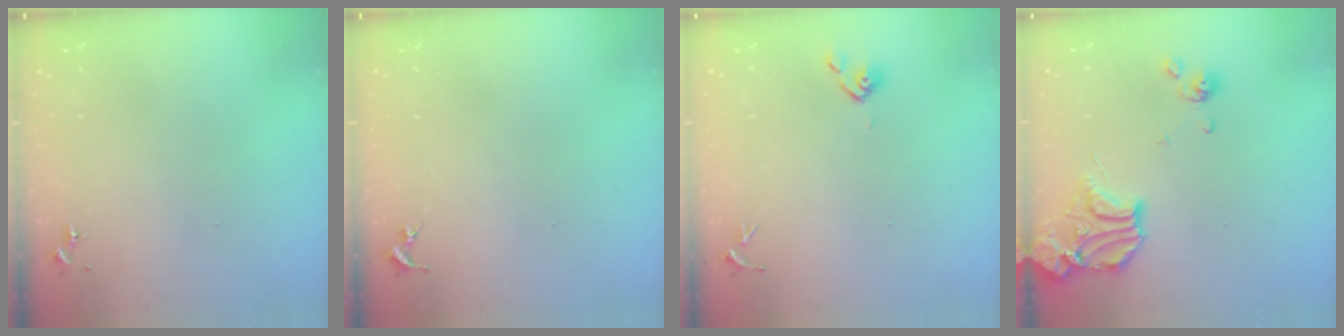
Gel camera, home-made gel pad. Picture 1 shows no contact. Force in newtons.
{"total": 0.0}
{"total": 3.8, "press": 3.7, "slide": 0.8}
{"total": 14.9, "press": 14.7, "slide": 2.2}